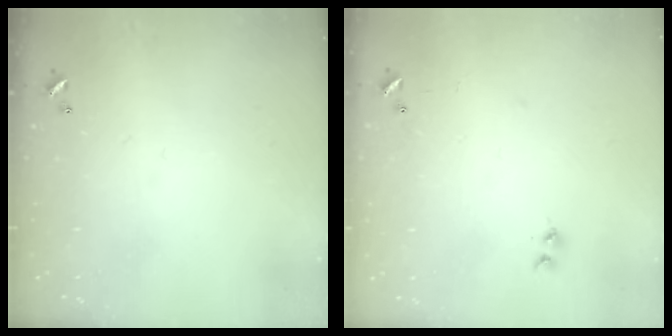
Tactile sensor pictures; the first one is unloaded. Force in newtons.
{"total": 6.8, "press": 6.8, "slide": 0.6}